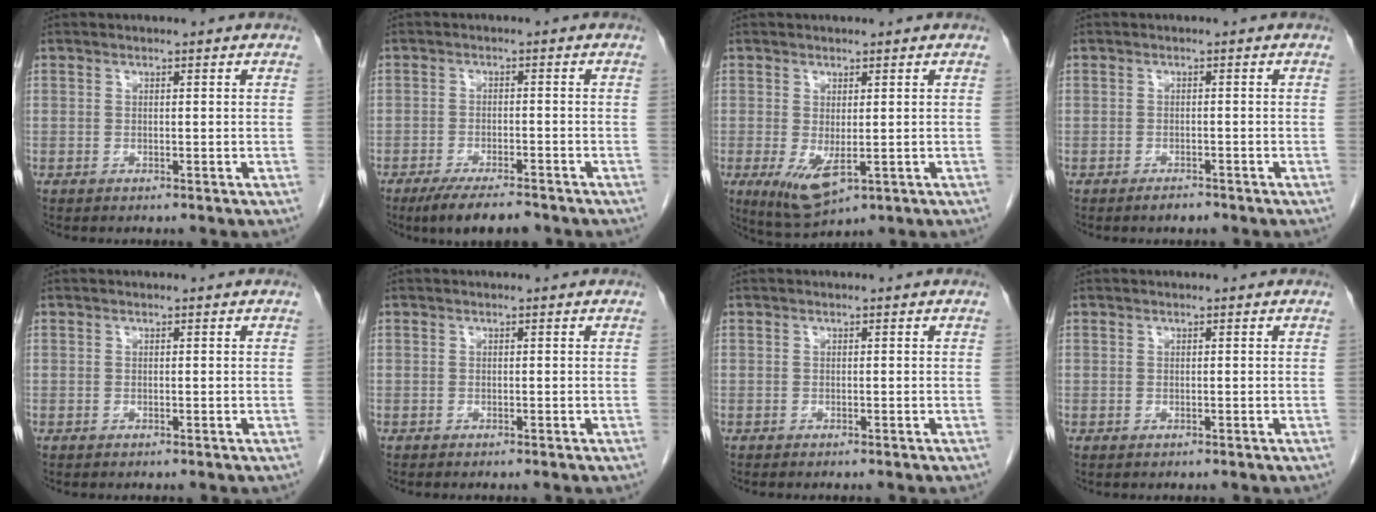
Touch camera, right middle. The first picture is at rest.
{"total": 7.0, "force": [-5.6, 1.5, 4.0], "torque": [-0.061, -0.012, -0.091]}
{"total": 5.6, "force": [-1.2, 2.2, 5.0], "torque": [-0.098, -0.019, -0.002]}
{"total": 1.4, "force": [-1.2, 0.4, 0.6], "torque": [-0.012, 0.000, -0.016]}
{"total": 0.0}
{"total": 0.6, "force": [-0.5, 0.0, 0.3], "torque": [0.000, 0.000, -0.008]}
{"total": 0.9, "force": [-0.8, 0.0, 0.4], "torque": [-0.004, 0.000, -0.011]}
{"total": 0.0}